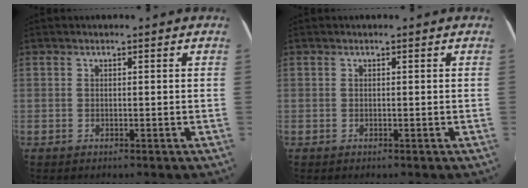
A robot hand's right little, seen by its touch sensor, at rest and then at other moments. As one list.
[{"total": 0.0}]